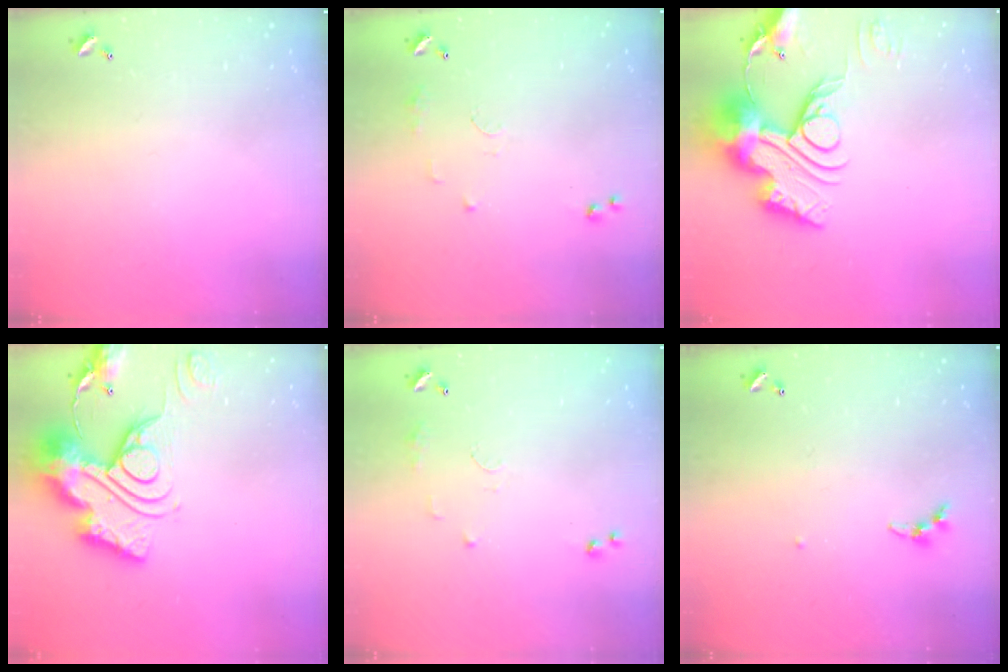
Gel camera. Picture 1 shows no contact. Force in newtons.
{"total": 8.3, "press": 8.3, "slide": 0.8}
{"total": 18.7, "press": 18.6, "slide": 1.7}
{"total": 21.4, "press": 21.3, "slide": 2.0}
{"total": 8.3, "press": 8.3, "slide": 0.8}
{"total": 4.0, "press": 3.9, "slide": 0.5}